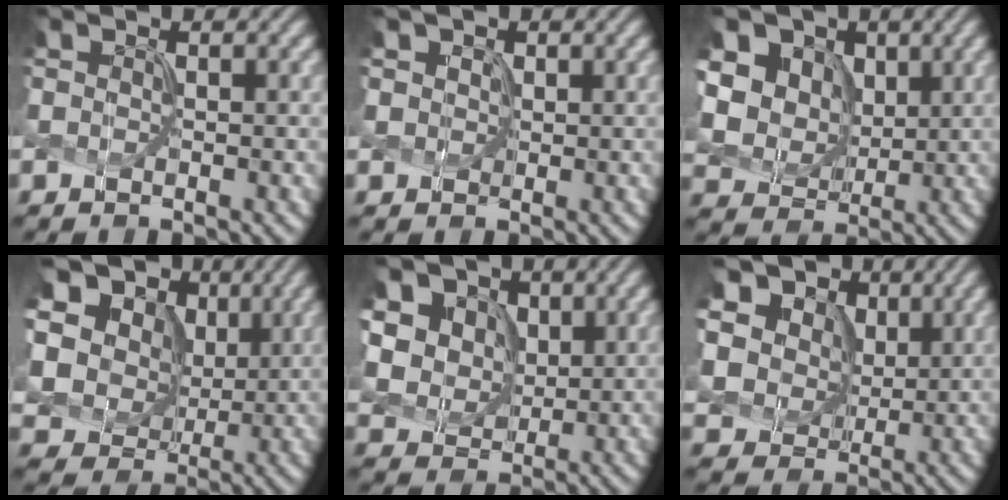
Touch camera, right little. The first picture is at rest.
{"total": 1.4, "force": [0.8, 1.2, -0.2], "torque": [-0.007, 0.009, 0.020]}
{"total": 10.6, "force": [4.0, 8.6, 4.7], "torque": [-0.119, 0.026, 0.082]}
{"total": 13.6, "force": [4.9, 11.0, 6.3], "torque": [-0.160, 0.023, 0.109]}
{"total": 8.8, "force": [3.5, 7.2, 3.6], "torque": [-0.096, 0.023, 0.069]}
{"total": 9.2, "force": [4.4, 7.2, 3.7], "torque": [-0.098, 0.015, 0.092]}